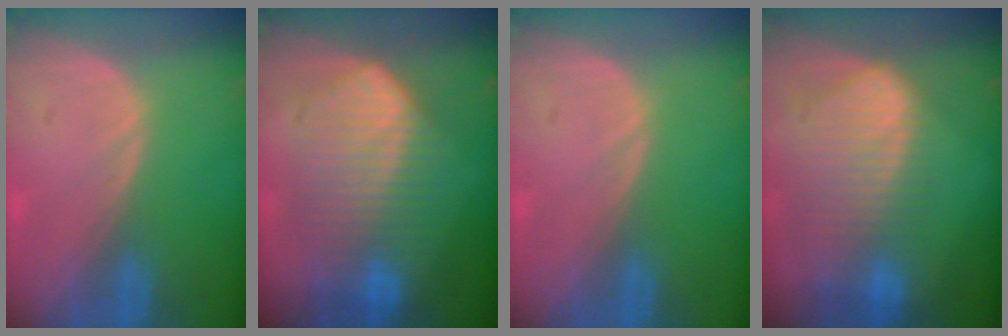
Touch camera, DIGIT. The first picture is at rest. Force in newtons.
{"total": 10.3, "press": 10.3, "slide": 0.4}
{"total": 0.0}
{"total": 10.6, "press": 9.1, "slide": 5.4}